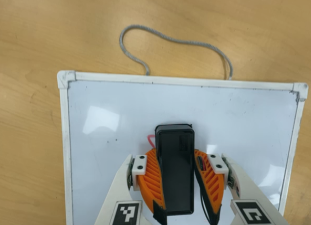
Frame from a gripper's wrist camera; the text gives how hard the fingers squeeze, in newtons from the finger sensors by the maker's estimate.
{"total": 14.8, "left": 13.3, "right": 16.3}